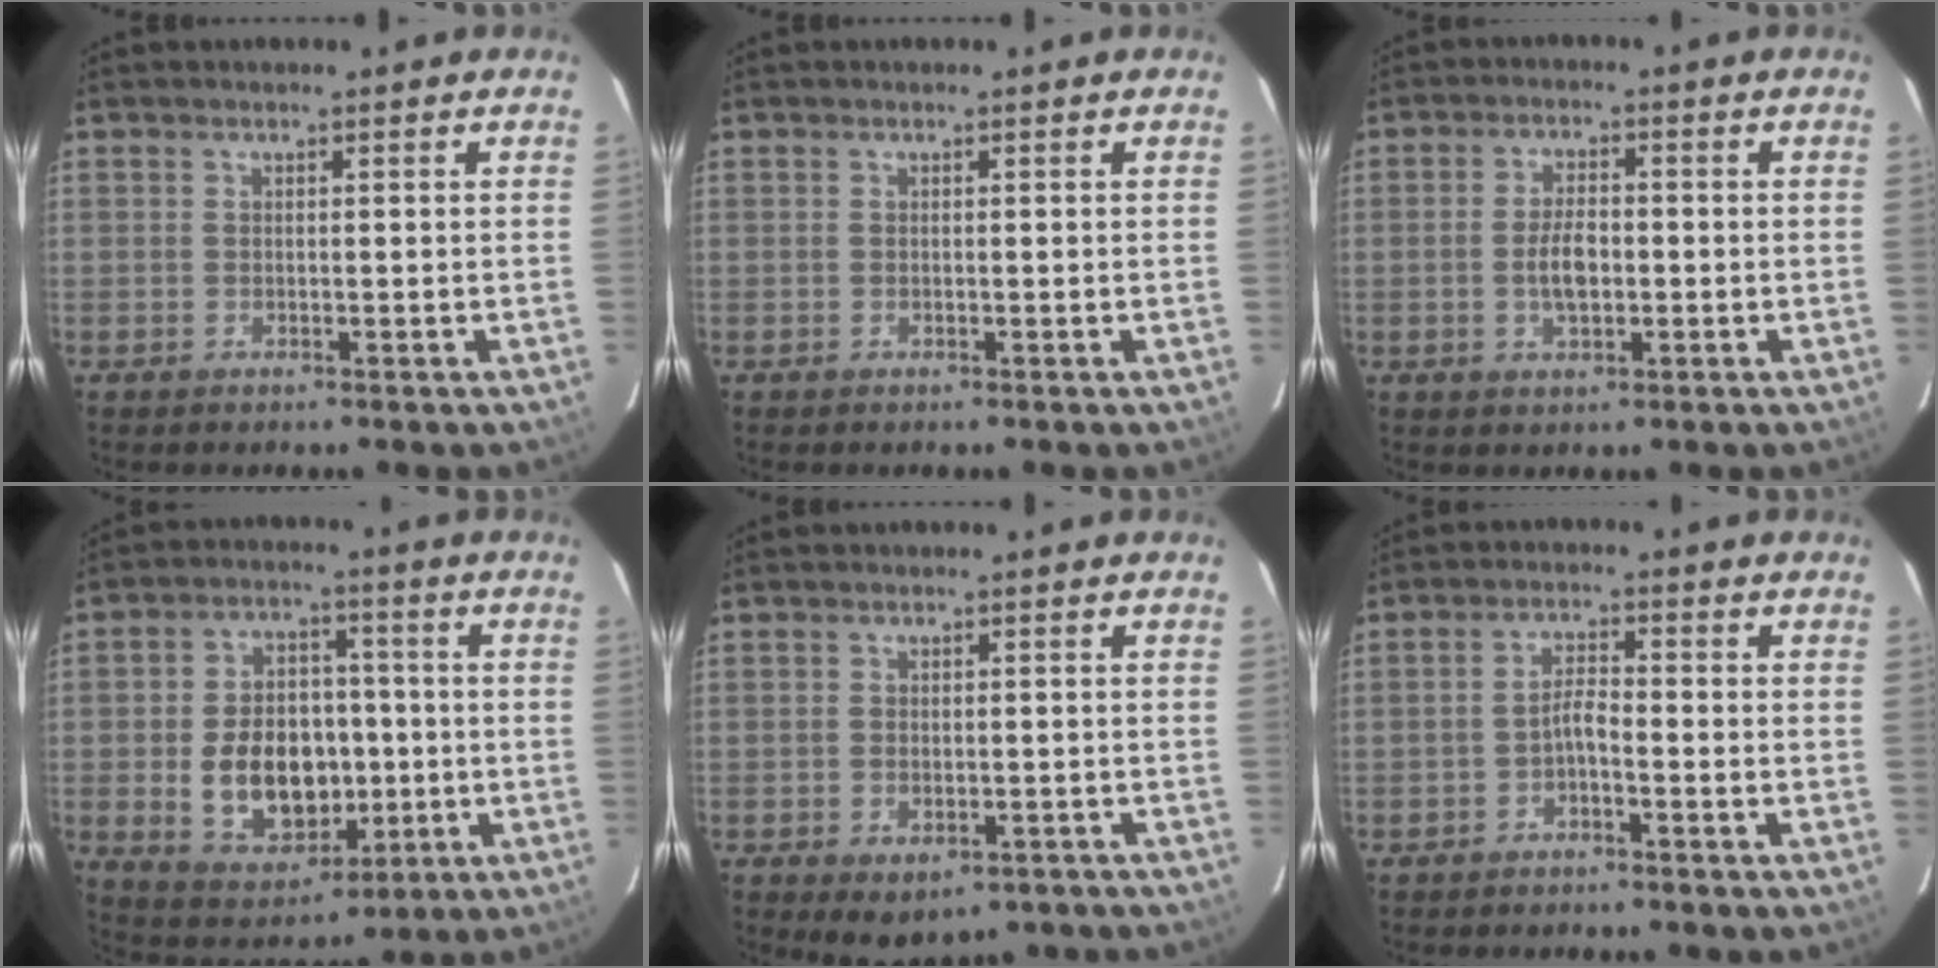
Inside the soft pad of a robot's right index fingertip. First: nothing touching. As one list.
[{"total": 0.0}, {"total": 5.2, "force": [-0.9, 2.7, 4.4], "torque": [-0.084, 0.003, -0.012]}, {"total": 14.0, "force": [-2.1, 10.1, 9.5], "torque": [-0.197, 0.012, -0.008]}, {"total": 6.3, "force": [-3.6, 3.8, 3.4], "torque": [-0.059, -0.010, -0.035]}, {"total": 2.5, "force": [-1.7, 0.4, 1.7], "torque": [-0.037, 0.010, -0.031]}]